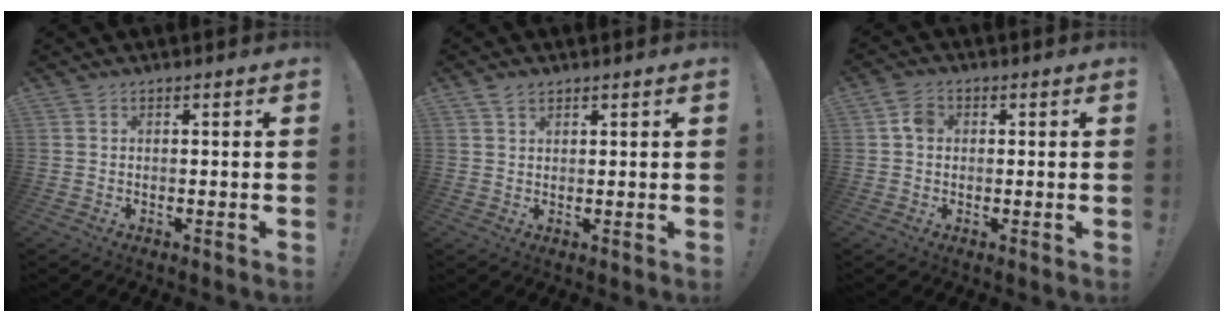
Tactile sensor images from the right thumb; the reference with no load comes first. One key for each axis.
{"total": 2.4, "fx": 1.8, "fy": 1.3, "fz": 1.0, "tx": -0.012, "ty": -0.006, "tz": 0.032}
{"total": 4.2, "fx": 0.6, "fy": 3.2, "fz": 2.6, "tx": -0.036, "ty": 0.007, "tz": 0.010}